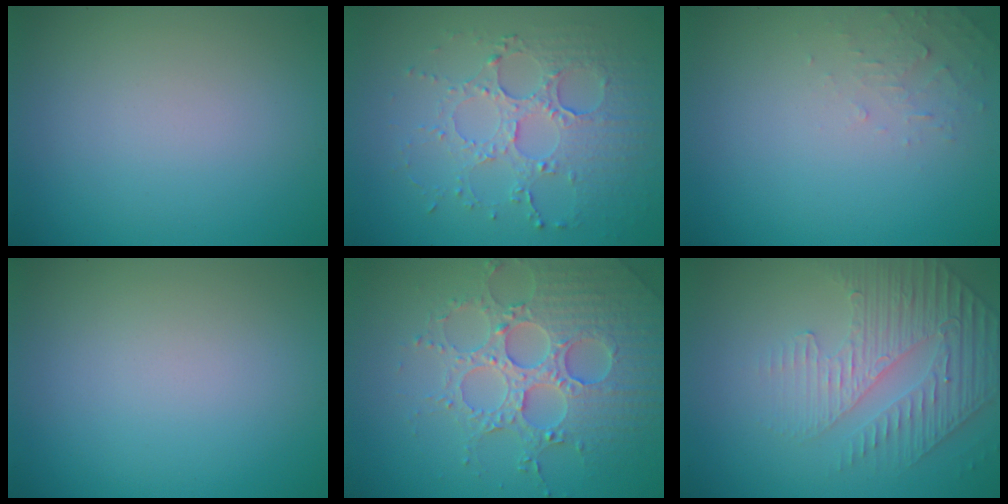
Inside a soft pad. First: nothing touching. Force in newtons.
{"total": 4.6, "press": 3.7, "slide": 2.8}
{"total": 1.4, "press": 1.4, "slide": 0.2}
{"total": 0.0}
{"total": 5.3, "press": 5.1, "slide": 1.2}
{"total": 4.8, "press": 3.3, "slide": 3.5}